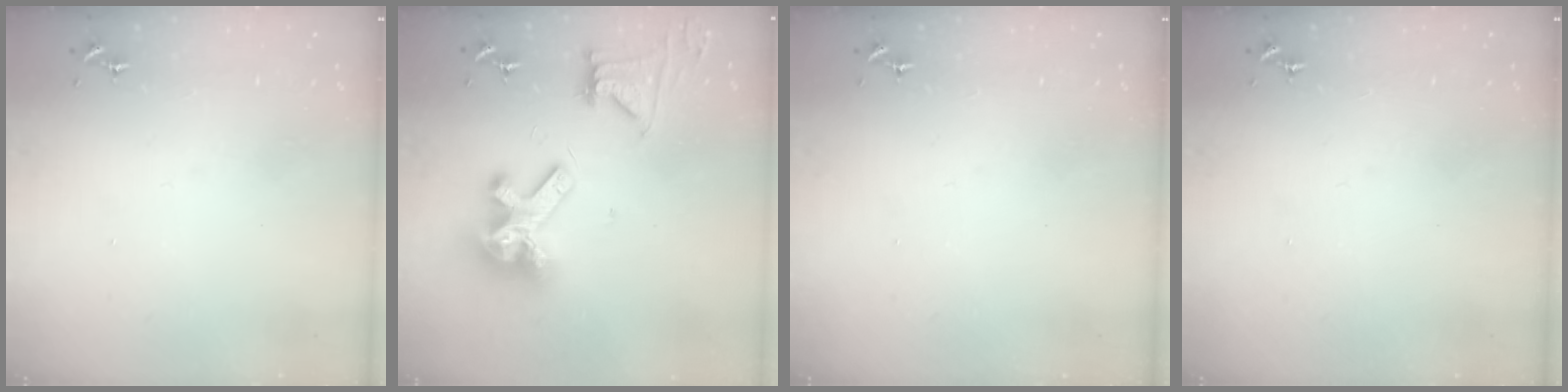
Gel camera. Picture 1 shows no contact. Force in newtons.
{"total": 14.5, "press": 14.5, "slide": 0.9}
{"total": 1.3, "press": 0.9, "slide": 0.9}
{"total": 0.0}